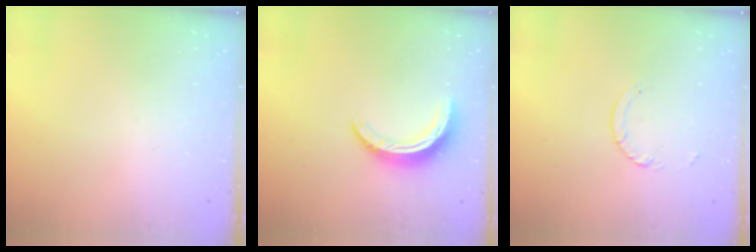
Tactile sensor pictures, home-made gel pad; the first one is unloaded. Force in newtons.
{"total": 9.4, "press": 9.4, "slide": 0.7}
{"total": 3.8, "press": 3.8, "slide": 0.3}